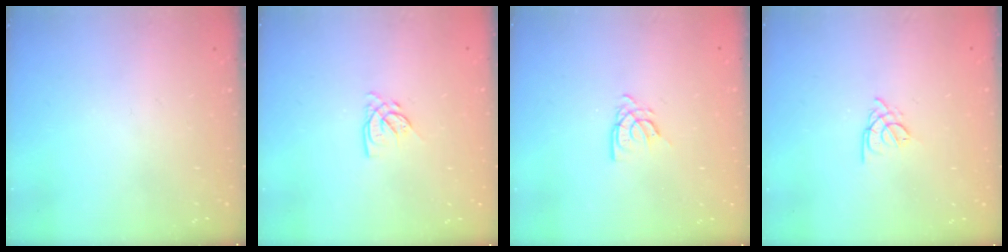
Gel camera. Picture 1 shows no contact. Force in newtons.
{"total": 4.2, "press": 4.2, "slide": 0.3}
{"total": 4.7, "press": 4.7, "slide": 0.3}
{"total": 2.7, "press": 2.6, "slide": 0.5}